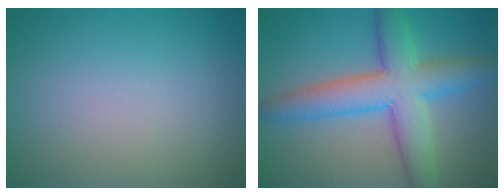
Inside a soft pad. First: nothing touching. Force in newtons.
{"total": 7.7, "press": 7.7, "slide": 0.4}